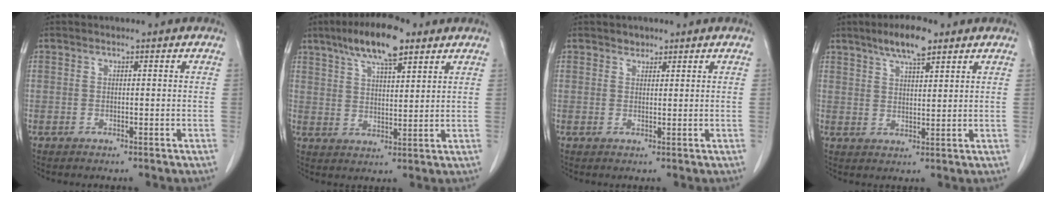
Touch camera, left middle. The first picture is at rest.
{"total": 10.2, "force": [6.8, 2.5, 7.2], "torque": [-0.130, 0.013, 0.115]}
{"total": 1.2, "force": [0.9, 0.7, 0.1], "torque": [0.001, -0.005, 0.012]}
{"total": 6.6, "force": [4.6, 1.4, 4.5], "torque": [-0.085, 0.006, 0.077]}